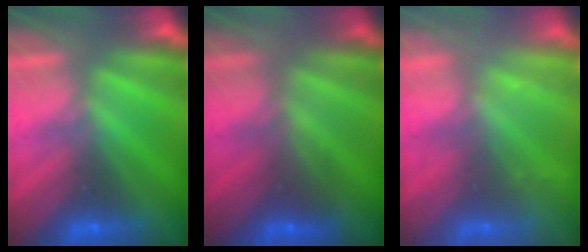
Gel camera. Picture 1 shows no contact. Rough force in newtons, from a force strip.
{"total": 2.0}
{"total": 2.3}